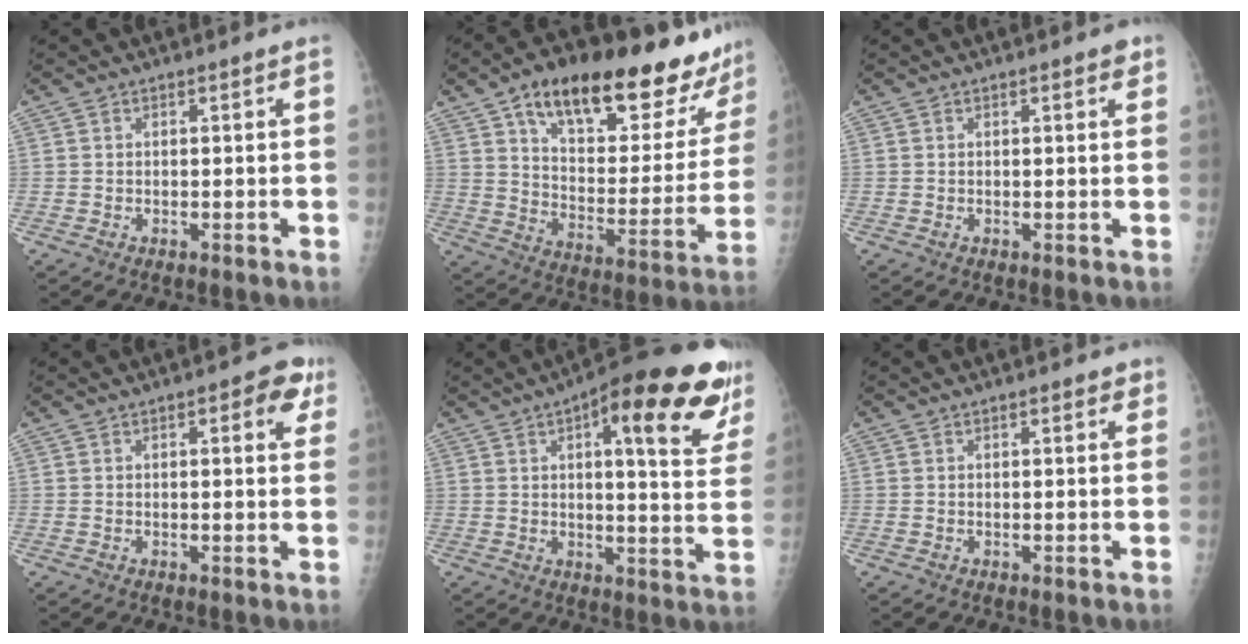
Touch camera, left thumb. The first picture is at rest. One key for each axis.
{"total": 29.1, "fx": 19.4, "fy": 10.4, "fz": 19.0, "tx": -0.241, "ty": -0.054, "tz": 0.290}
{"total": 1.4, "fx": 0.8, "fy": 0.5, "fz": 1.0, "tx": -0.009, "ty": -0.001, "tz": 0.008}
{"total": 5.4, "fx": 2.3, "fy": 2.2, "fz": 4.4, "tx": -0.030, "ty": -0.002, "tz": 0.019}
{"total": 22.4, "fx": 11.1, "fy": 6.9, "fz": 18.2, "tx": -0.212, "ty": -0.021, "tz": 0.138}
{"total": 1.8, "fx": 1.0, "fy": 0.7, "fz": 1.2, "tx": -0.010, "ty": -0.002, "tz": 0.011}